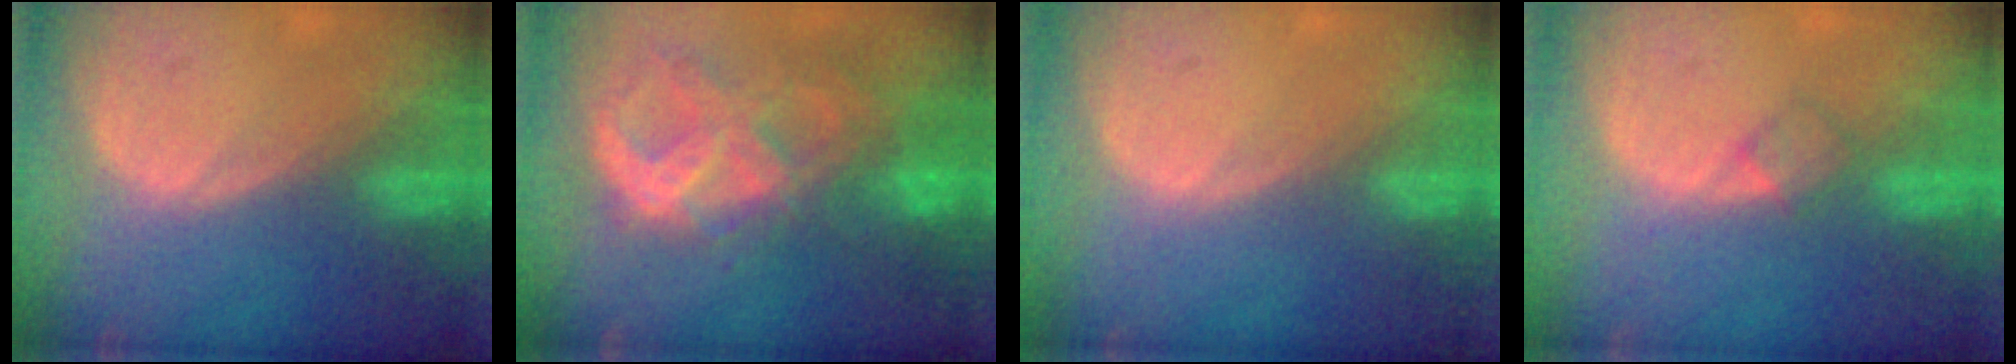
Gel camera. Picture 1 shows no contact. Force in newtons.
{"total": 10.9, "press": 9.2, "slide": 5.7}
{"total": 0.0}
{"total": 2.0, "press": 2.0, "slide": 0.2}